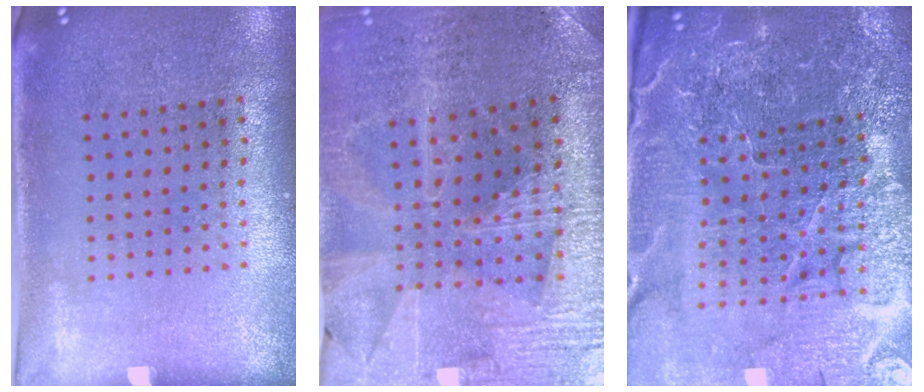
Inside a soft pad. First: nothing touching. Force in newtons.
{"total": 3.1, "press": 3.0, "slide": 0.4}
{"total": 5.9, "press": 5.4, "slide": 2.3}